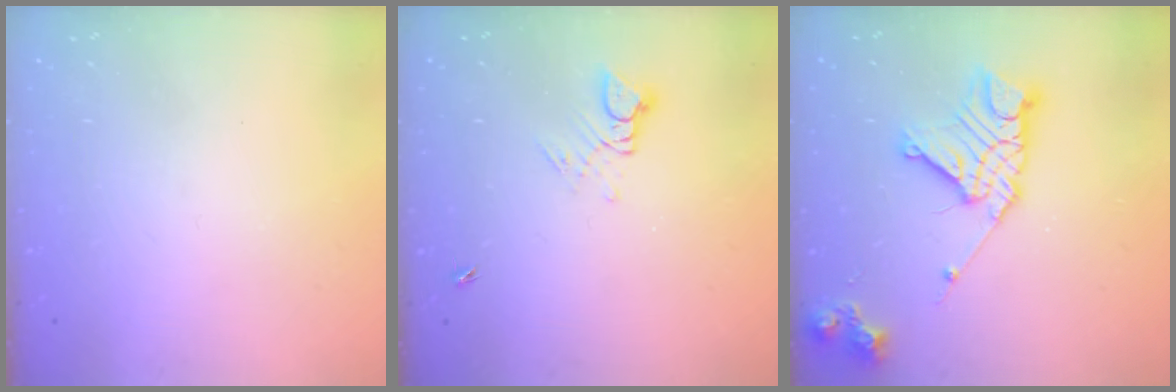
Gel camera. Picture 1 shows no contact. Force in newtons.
{"total": 3.5, "press": 3.5, "slide": 0.3}
{"total": 15.5, "press": 15.4, "slide": 1.3}